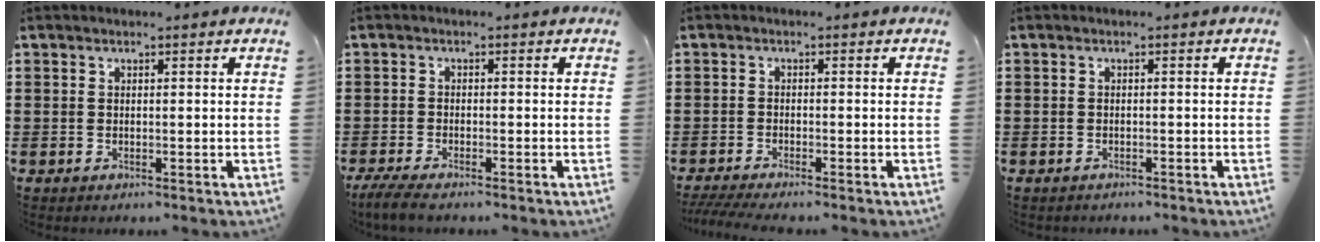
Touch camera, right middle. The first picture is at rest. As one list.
[{"total": 2.8, "force": [-2.5, 0.1, 1.3], "torque": [-0.038, -0.011, -0.052]}, {"total": 2.3, "force": [-2.0, -0.1, 0.9], "torque": [-0.031, -0.008, -0.044]}, {"total": 0.8, "force": [-0.8, 0.1, 0.0], "torque": [-0.004, -0.001, -0.016]}]